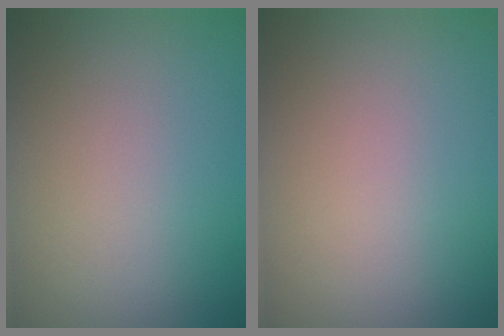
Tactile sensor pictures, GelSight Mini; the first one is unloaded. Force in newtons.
{"total": 0.0}